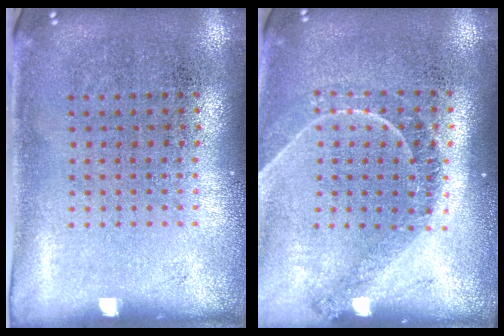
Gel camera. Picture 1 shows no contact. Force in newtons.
{"total": 1.2, "press": 1.2, "slide": 0.2}